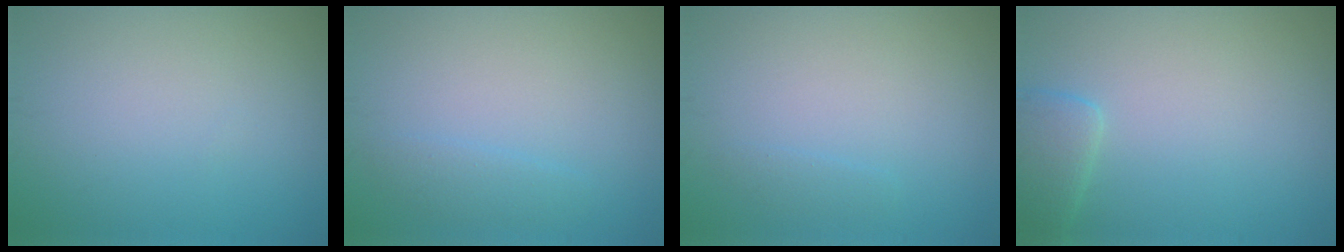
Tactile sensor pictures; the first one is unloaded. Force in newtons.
{"total": 1.4, "press": 1.4, "slide": 0.0}
{"total": 0.7, "press": 0.7, "slide": 0.0}
{"total": 2.3, "press": 2.3, "slide": 0.2}